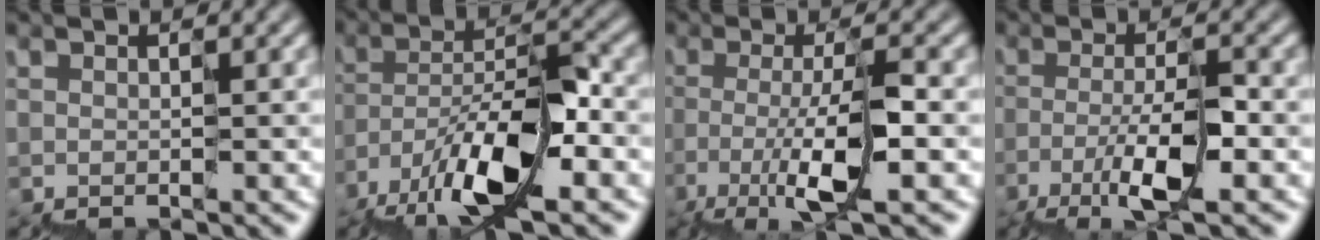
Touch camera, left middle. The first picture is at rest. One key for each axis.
{"total": 8.4, "fx": -5.3, "fy": 2.4, "fz": 6.1, "tx": -0.107, "ty": 0.018, "tz": -0.101}
{"total": 5.2, "fx": -1.4, "fy": 1.0, "fz": 4.9, "tx": -0.087, "ty": 0.000, "tz": -0.026}
{"total": 4.3, "fx": -1.8, "fy": 0.9, "fz": 3.9, "tx": -0.069, "ty": 0.003, "tz": -0.034}